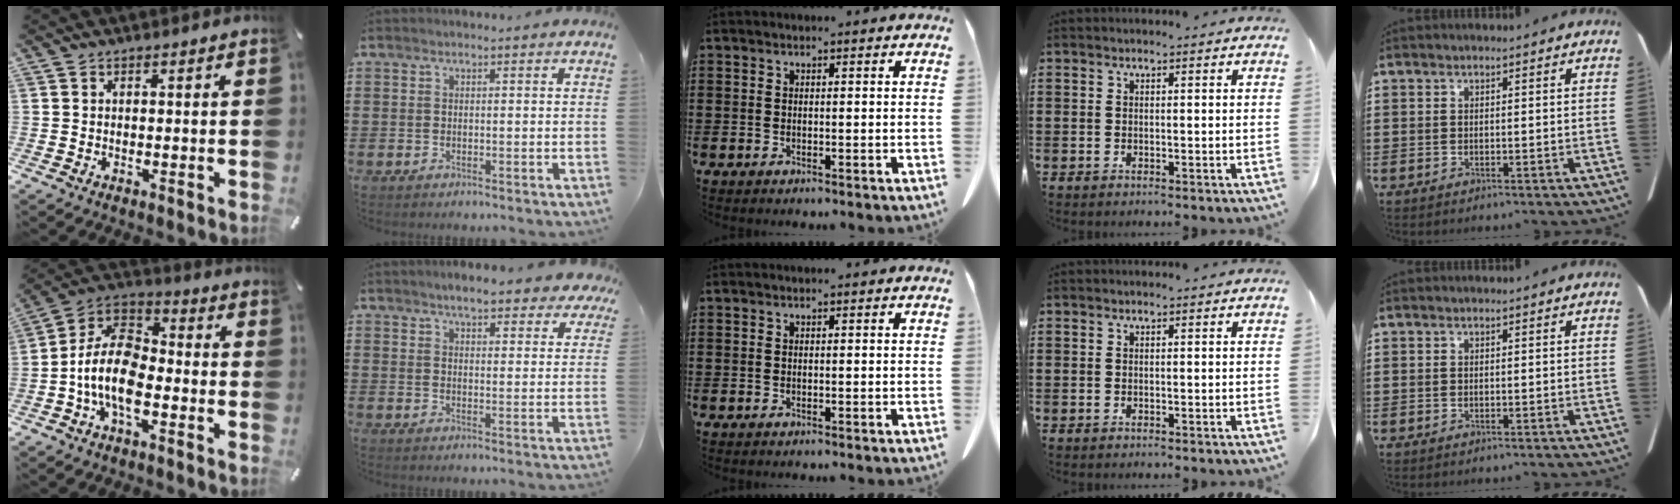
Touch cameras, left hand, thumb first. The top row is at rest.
{"thumb": {"total": 13.3, "force": [-5.6, 7.7, 9.2], "torque": [-0.203, 0.016, -0.109]}, "index": {"total": 5.5, "force": [4.9, 0.9, 2.2], "torque": [-0.050, -0.012, 0.088]}}